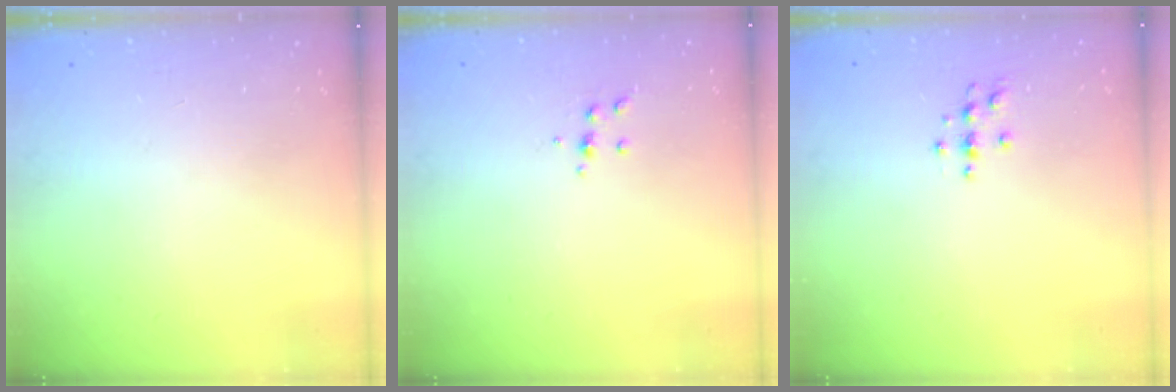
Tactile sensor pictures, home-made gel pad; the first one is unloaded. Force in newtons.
{"total": 4.8, "press": 4.8, "slide": 0.5}
{"total": 3.5, "press": 3.4, "slide": 0.5}